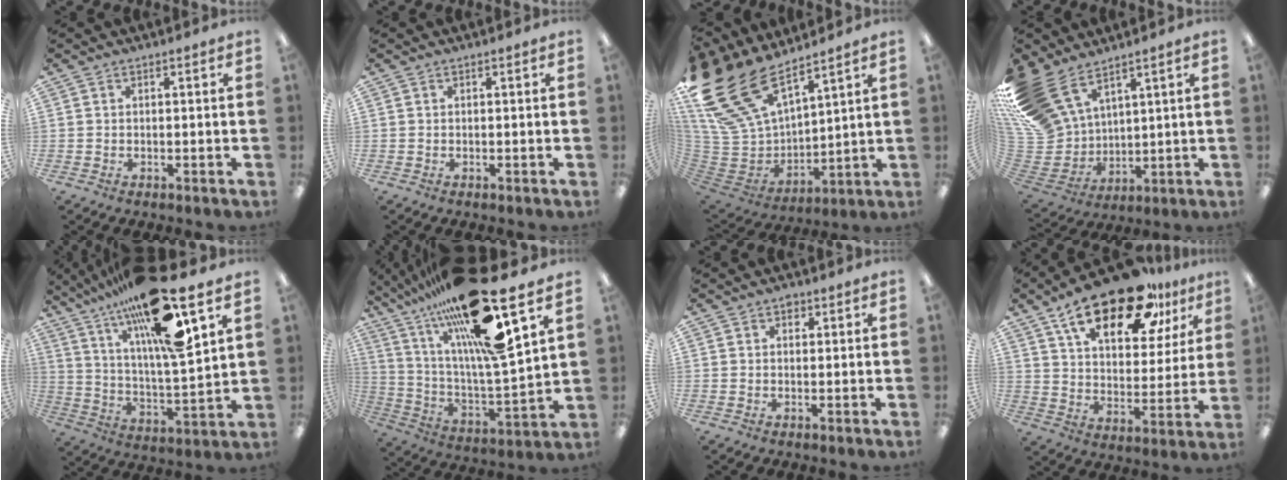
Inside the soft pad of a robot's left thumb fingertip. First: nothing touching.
{"total": 0.0}
{"total": 25.1, "force": [17.5, 12.3, 13.0], "torque": [-0.279, -0.104, 0.328]}
{"total": 19.2, "force": [12.6, 11.3, 9.0], "torque": [-0.226, -0.071, 0.245]}
{"total": 22.9, "force": [15.5, 3.7, 16.4], "torque": [-0.292, -0.088, 0.242]}
{"total": 26.9, "force": [17.8, 4.6, 19.7], "torque": [-0.338, -0.103, 0.280]}
{"total": 1.5, "force": [0.7, 1.0, 0.7], "torque": [0.001, -0.003, 0.009]}
{"total": 23.5, "force": [15.0, 10.1, 15.0], "torque": [-0.242, -0.071, 0.251]}